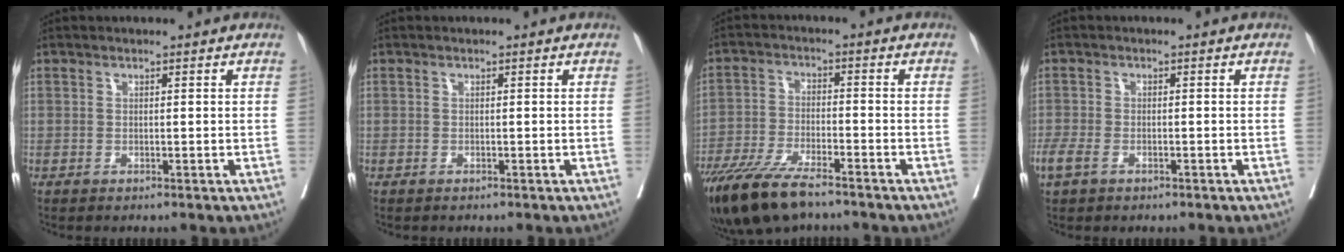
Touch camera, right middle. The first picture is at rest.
{"total": 0.0}
{"total": 11.3, "force": [-8.9, 2.7, 6.6], "torque": [-0.115, -0.028, -0.155]}
{"total": 3.7, "force": [-2.2, 2.0, 2.3], "torque": [-0.055, -0.007, -0.035]}